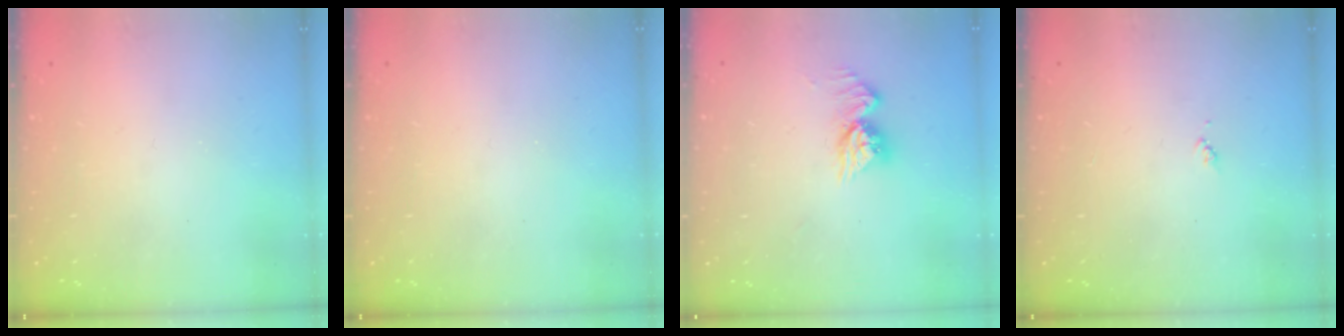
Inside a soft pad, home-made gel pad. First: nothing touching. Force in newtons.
{"total": 0.0}
{"total": 9.7, "press": 9.7, "slide": 0.9}
{"total": 4.0, "press": 3.9, "slide": 0.5}